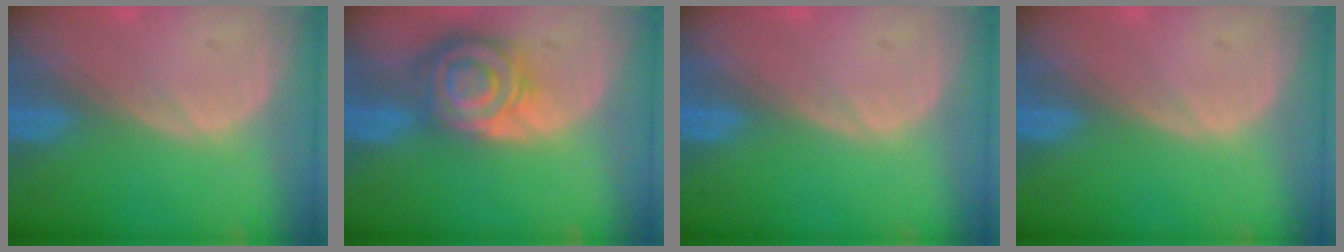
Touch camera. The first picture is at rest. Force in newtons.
{"total": 8.6, "press": 7.5, "slide": 4.1}
{"total": 0.0}
{"total": 0.0}